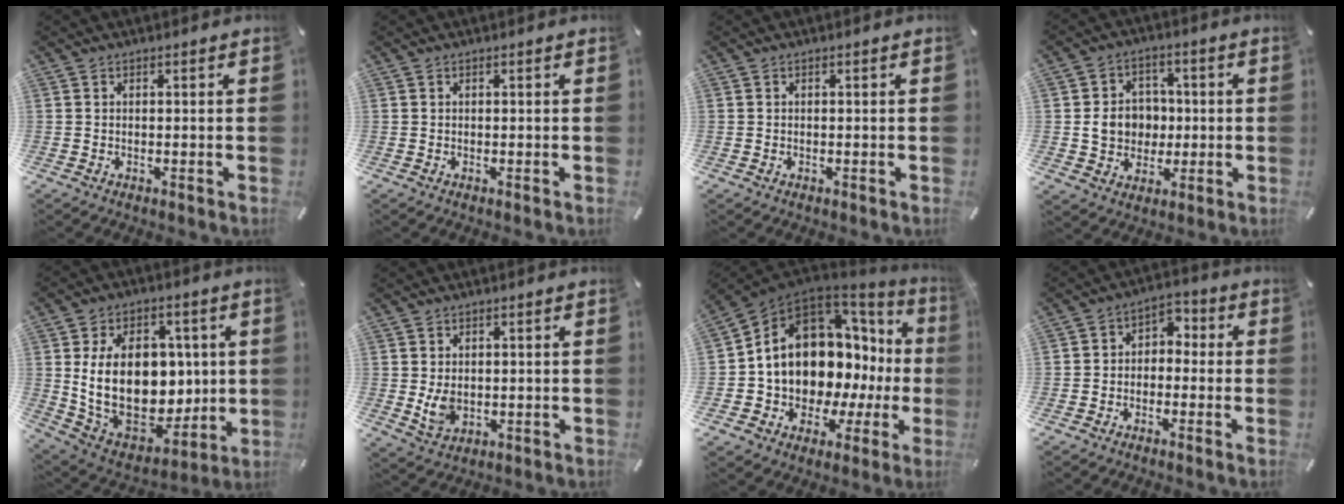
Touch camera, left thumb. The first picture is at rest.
{"total": 0.0}
{"total": 0.0}
{"total": 8.5, "force": [-0.2, 7.7, 3.5], "torque": [-0.052, 0.009, -0.002]}
{"total": 23.6, "force": [2.8, 16.7, 16.5], "torque": [-0.295, -0.032, 0.064]}
{"total": 4.5, "force": [0.6, 3.4, 2.8], "torque": [-0.063, -0.005, 0.009]}
{"total": 15.2, "force": [3.4, 11.8, 9.0], "torque": [-0.147, -0.053, 0.072]}
{"total": 4.7, "force": [-2.5, 3.7, 1.4], "torque": [-0.021, 0.022, -0.050]}